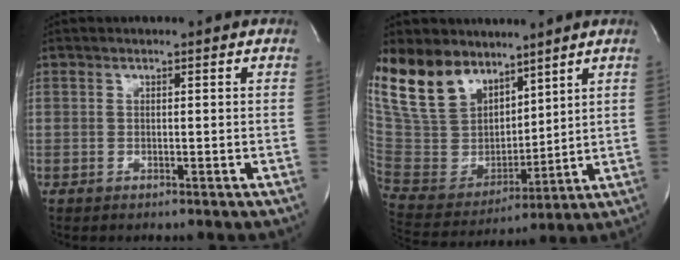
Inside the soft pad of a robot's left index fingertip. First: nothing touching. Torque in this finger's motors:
{"motor_torque": [1.09, -1.04, 1.05, 0.21]}